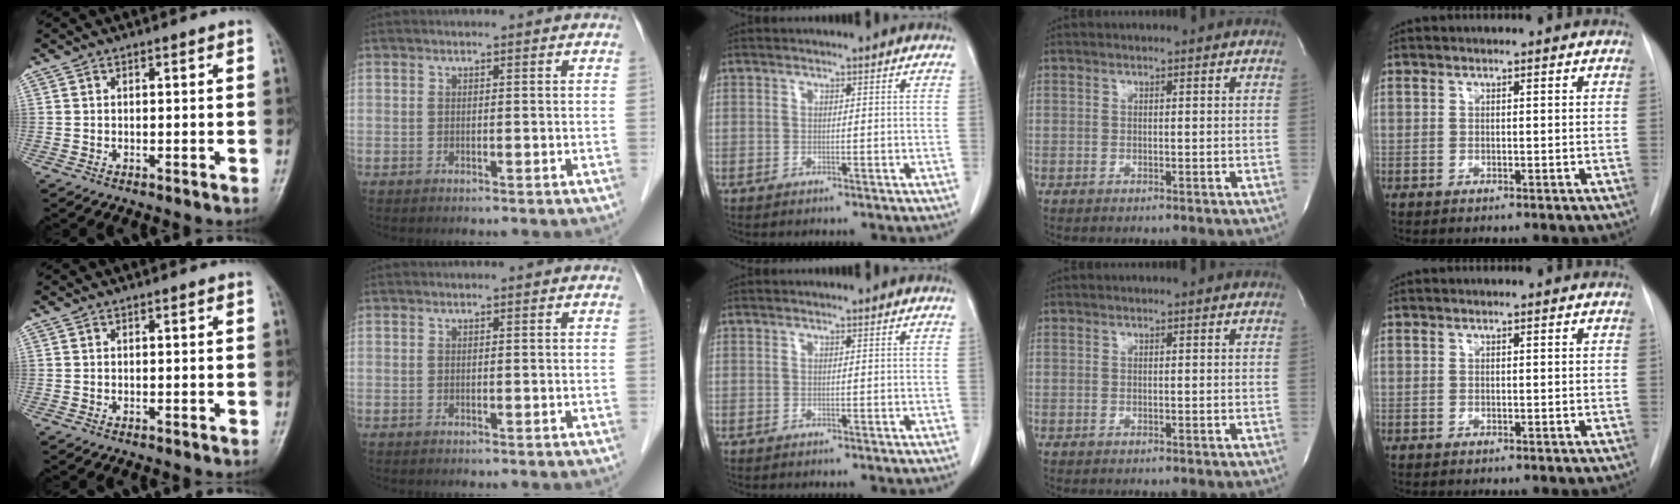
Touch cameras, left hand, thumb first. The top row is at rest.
{}